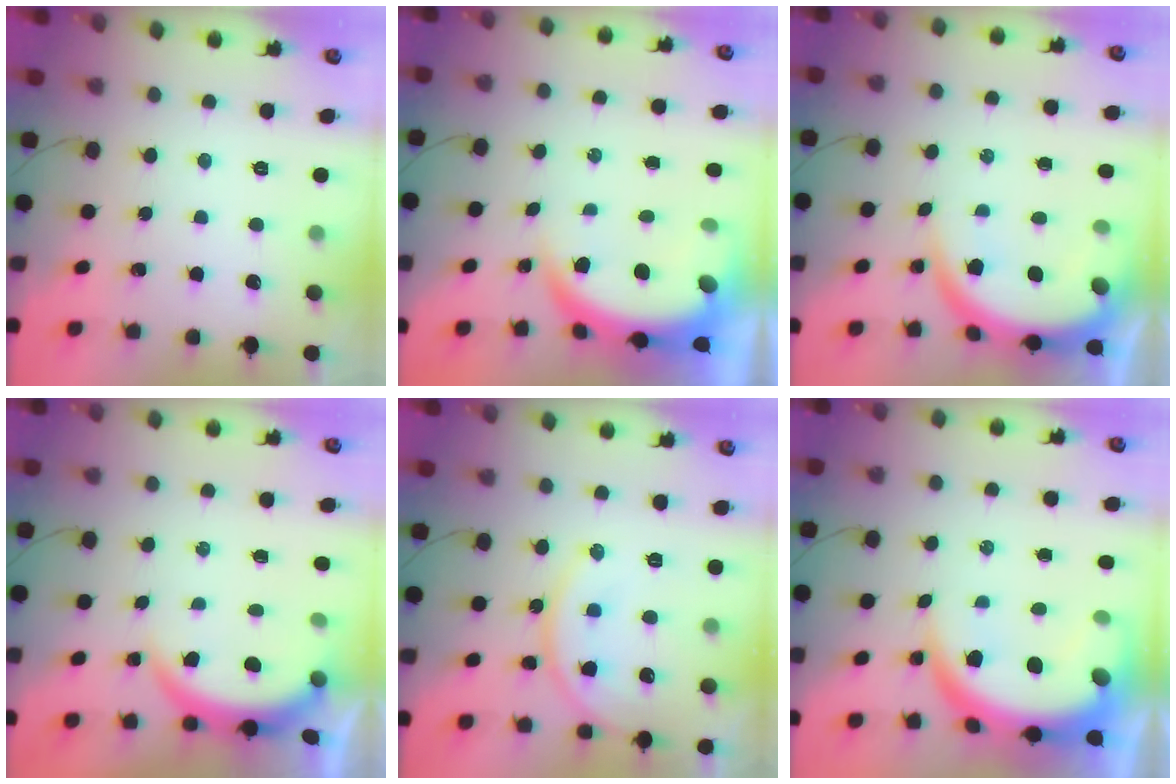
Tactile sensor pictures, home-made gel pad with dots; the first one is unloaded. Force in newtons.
{"total": 8.4, "press": 8.3, "slide": 1.0}
{"total": 8.6, "press": 8.6, "slide": 0.6}
{"total": 3.9, "press": 3.9, "slide": 0.2}
{"total": 13.5, "press": 13.3, "slide": 1.8}
{"total": 12.1, "press": 12.0, "slide": 1.2}